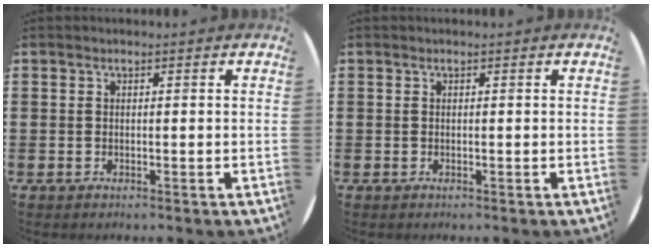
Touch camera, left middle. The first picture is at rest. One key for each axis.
{"total": 0.0}